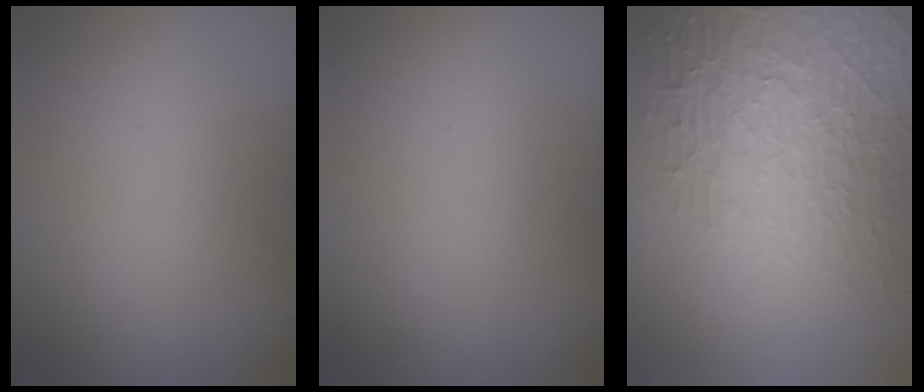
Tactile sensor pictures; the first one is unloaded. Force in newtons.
{"total": 0.0}
{"total": 5.3, "press": 4.7, "slide": 2.5}